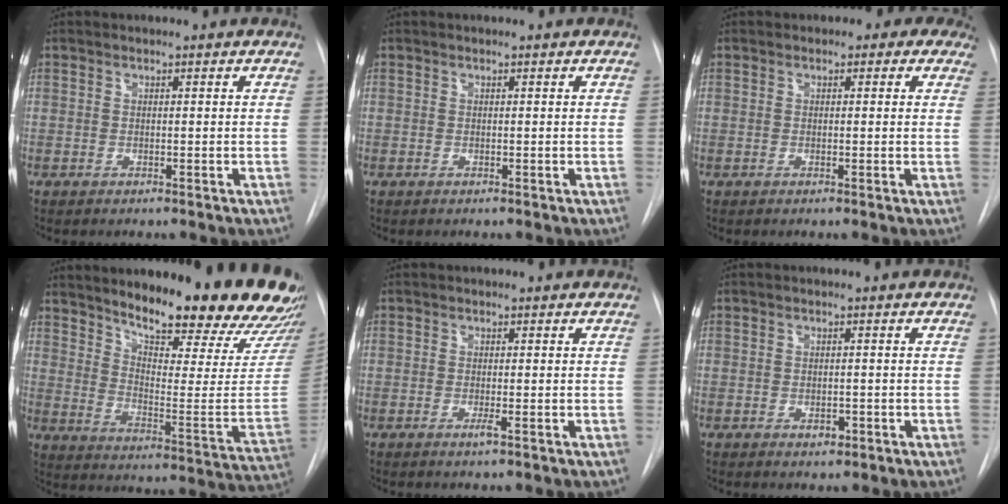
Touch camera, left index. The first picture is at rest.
{"total": 0.0}
{"total": 3.8, "force": [2.5, 2.5, 1.3], "torque": [-0.001, 0.005, 0.016]}
{"total": 25.1, "force": [21.1, 3.9, 13.1], "torque": [-0.188, -0.087, 0.269]}
{"total": 0.9, "force": [-0.4, -0.2, 0.8], "torque": [-0.017, -0.002, -0.007]}
{"total": 1.4, "force": [-0.6, 0.9, 0.9], "torque": [-0.013, 0.000, -0.004]}